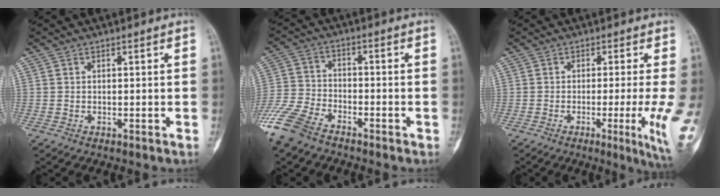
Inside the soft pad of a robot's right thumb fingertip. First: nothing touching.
{"total": 11.4, "force": [-8.3, 5.3, 5.8], "torque": [-0.129, 0.011, -0.169]}
{"total": 8.0, "force": [-1.9, -0.3, 7.8], "torque": [-0.100, -0.017, -0.032]}